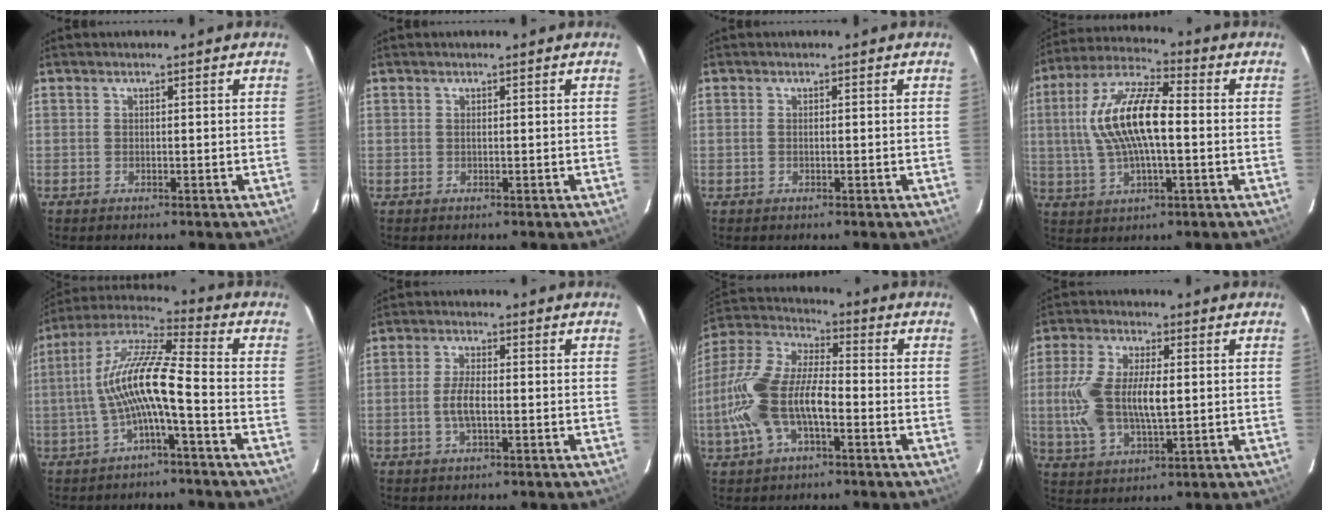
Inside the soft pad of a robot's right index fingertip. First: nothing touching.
{"total": 0.0}
{"total": 0.7, "force": [-0.1, 0.4, 0.6], "torque": [-0.015, 0.000, -0.002]}
{"total": 14.8, "force": [0.5, 5.1, 13.8], "torque": [-0.276, 0.018, 0.005]}
{"total": 12.1, "force": [-2.9, 1.5, 11.7], "torque": [-0.236, 0.016, -0.055]}
{"total": 4.4, "force": [-1.0, 1.5, 4.0], "torque": [-0.081, -0.001, -0.017]}
{"total": 16.2, "force": [-4.4, 7.0, 13.9], "torque": [-0.299, 0.004, -0.086]}
{"total": 12.7, "force": [0.3, 5.8, 11.3], "torque": [-0.238, 0.000, 0.009]}